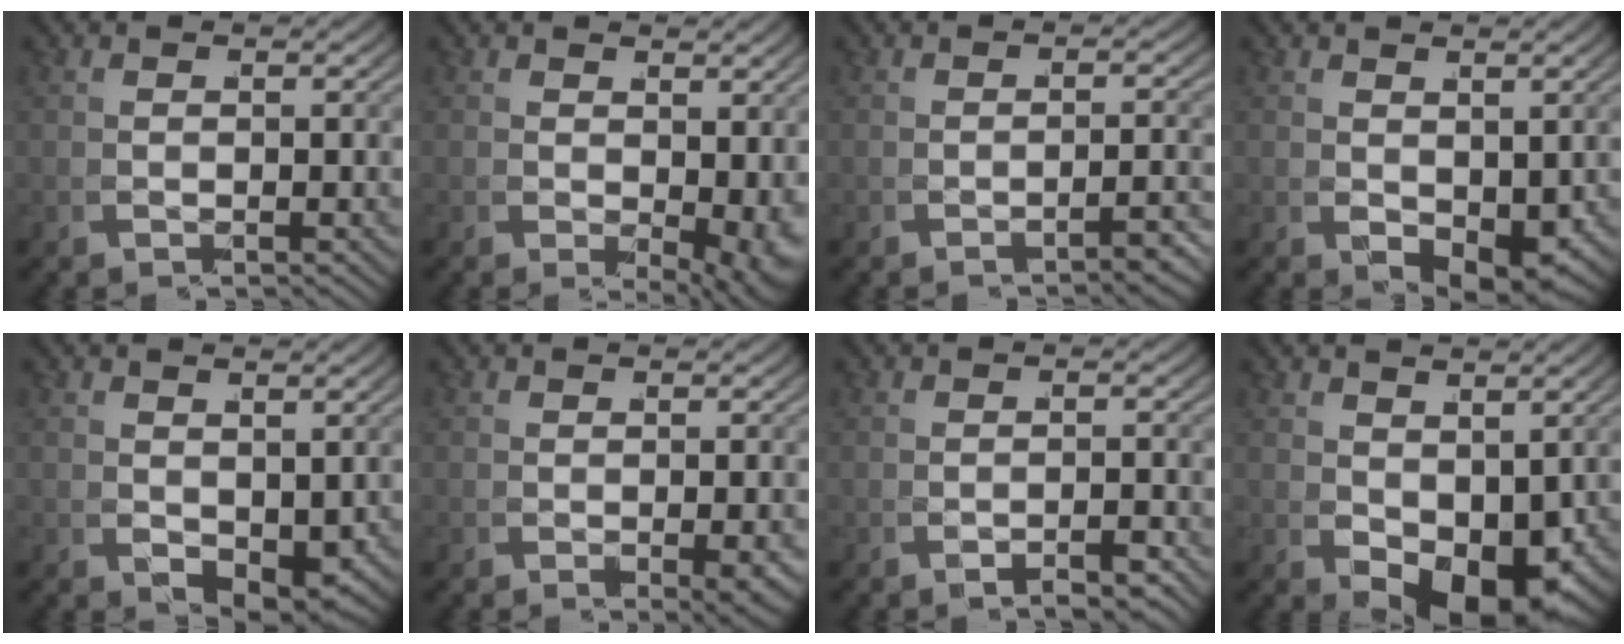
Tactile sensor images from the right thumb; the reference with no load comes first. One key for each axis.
{"total": 2.5, "fx": 0.0, "fy": 1.0, "fz": 2.4, "tx": -0.041, "ty": -0.016, "tz": 0.014}
{"total": 2.2, "fx": -1.9, "fy": -1.1, "fz": 0.0, "tx": -0.015, "ty": 0.000, "tz": -0.032}
{"total": 2.0, "fx": 0.2, "fy": 1.0, "fz": 1.8, "tx": -0.036, "ty": -0.013, "tz": 0.013}
{"total": 1.9, "fx": 0.3, "fy": 1.1, "fz": 1.6, "tx": -0.032, "ty": -0.012, "tz": 0.014}
{"total": 1.4, "fx": -0.6, "fy": -0.2, "fz": 1.2, "tx": -0.014, "ty": -0.003, "tz": -0.007}
{"total": 1.6, "fx": -1.5, "fy": -0.5, "fz": -0.1, "tx": -0.010, "ty": -0.004, "tz": -0.024}
{"total": 6.4, "fx": -1.0, "fy": 3.8, "fz": 5.1, "tx": -0.095, "ty": -0.025, "tz": -0.002}